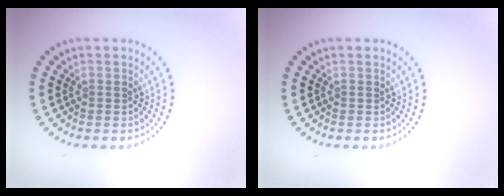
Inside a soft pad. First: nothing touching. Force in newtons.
{"total": 0.0}